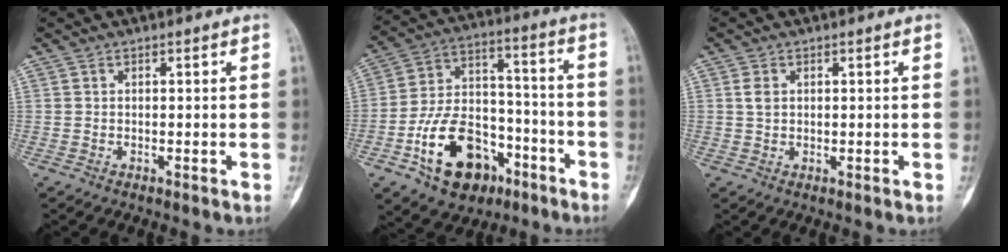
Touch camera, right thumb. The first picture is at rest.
{"total": 18.3, "force": [-8.7, 11.8, 11.0], "torque": [-0.158, 0.074, -0.138]}
{"total": 1.8, "force": [0.5, 1.3, 1.1], "torque": [-0.016, 0.001, 0.011]}